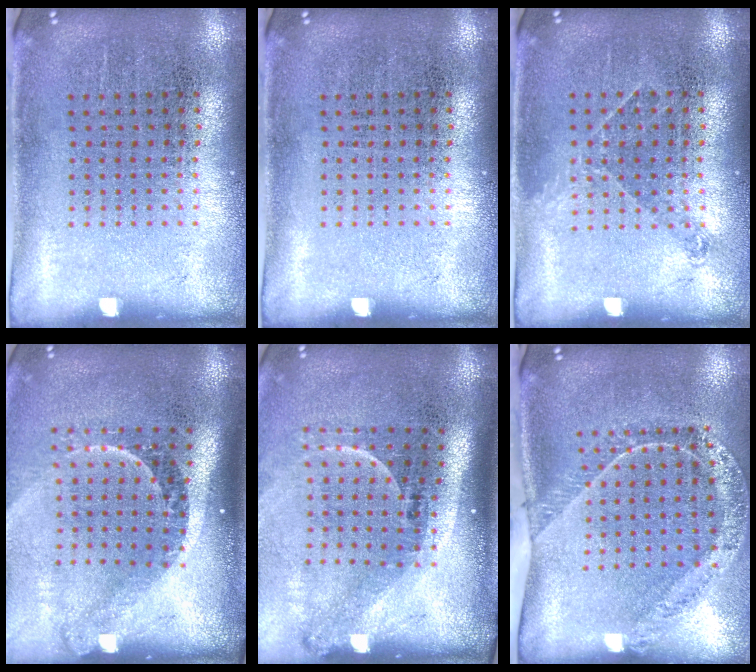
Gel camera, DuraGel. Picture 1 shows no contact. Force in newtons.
{"total": 0.0}
{"total": 1.0, "press": 0.8, "slide": 0.6}
{"total": 2.3, "press": 1.5, "slide": 1.7}
{"total": 2.2, "press": 1.6, "slide": 1.6}
{"total": 1.5, "press": 1.5, "slide": 0.3}